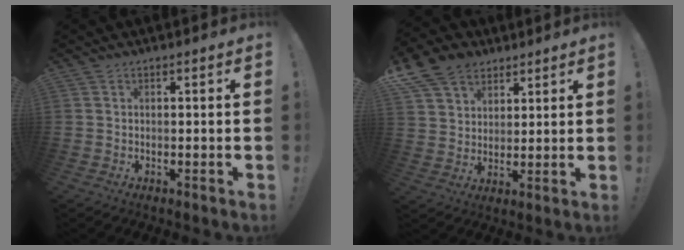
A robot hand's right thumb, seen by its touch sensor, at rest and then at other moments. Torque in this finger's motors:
{"motor_torque": [-0.74, 1.58, 0.83, 0.36, 0.23]}